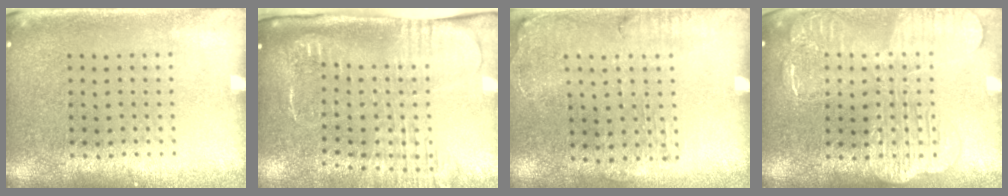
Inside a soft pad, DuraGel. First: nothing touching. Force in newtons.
{"total": 2.7, "press": 2.0, "slide": 1.7}
{"total": 1.3, "press": 1.2, "slide": 0.5}
{"total": 3.9, "press": 3.9, "slide": 0.5}